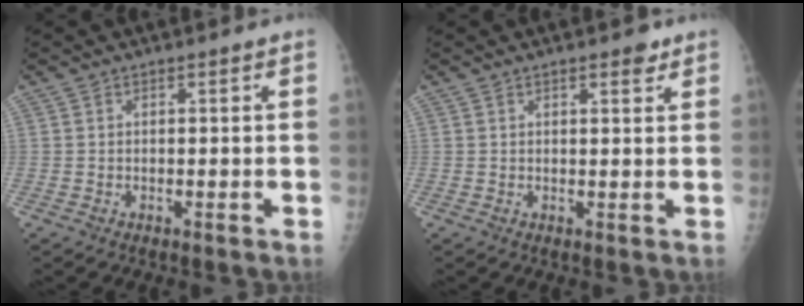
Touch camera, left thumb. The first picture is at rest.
{"total": 2.4, "force": [1.6, 0.9, 1.6], "torque": [-0.014, -0.007, 0.019]}